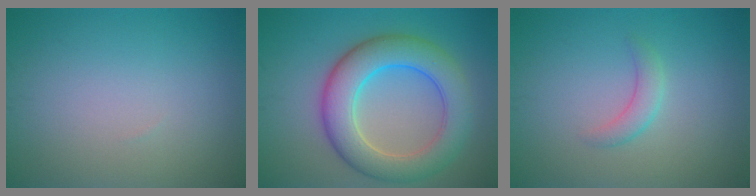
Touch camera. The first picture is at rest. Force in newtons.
{"total": 7.9, "press": 7.9, "slide": 0.1}
{"total": 1.7, "press": 1.7, "slide": 0.1}